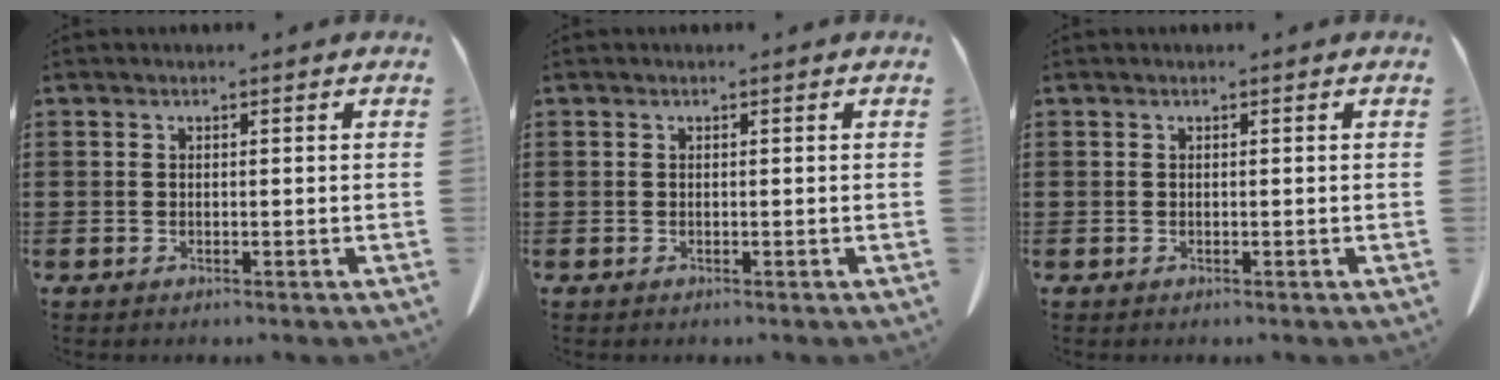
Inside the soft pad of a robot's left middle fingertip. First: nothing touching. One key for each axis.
{"total": 0.0}
{"total": 0.0}